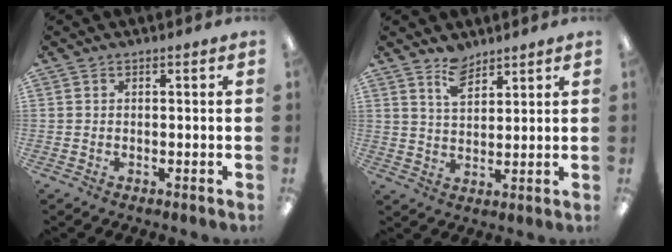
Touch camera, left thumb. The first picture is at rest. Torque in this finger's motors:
{"motor_torque": [0.00, -0.10, -0.04, -0.16, -0.03]}